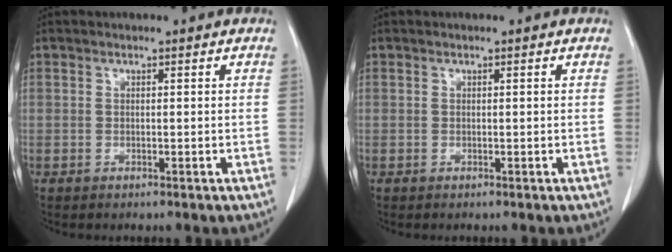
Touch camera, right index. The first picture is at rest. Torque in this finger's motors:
{"motor_torque": [-0.13, -0.04, 0.09, 0.01]}